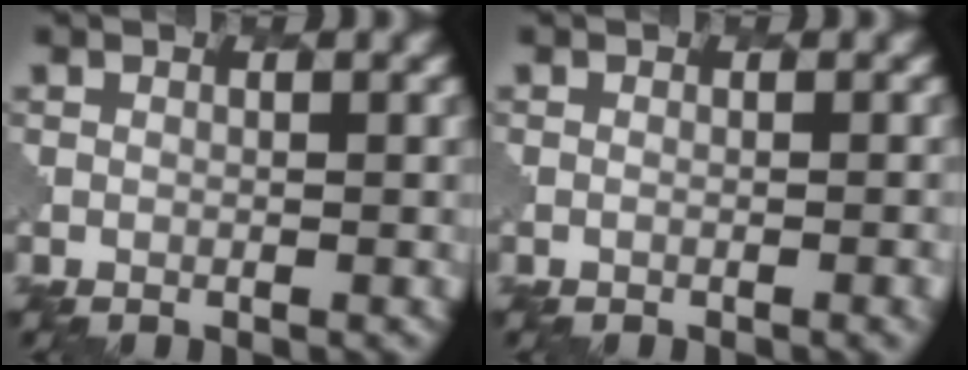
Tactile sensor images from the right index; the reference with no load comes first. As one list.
[{"total": 2.4, "force": [-0.6, 1.0, 2.1], "torque": [-0.003, 0.009, -0.015]}]